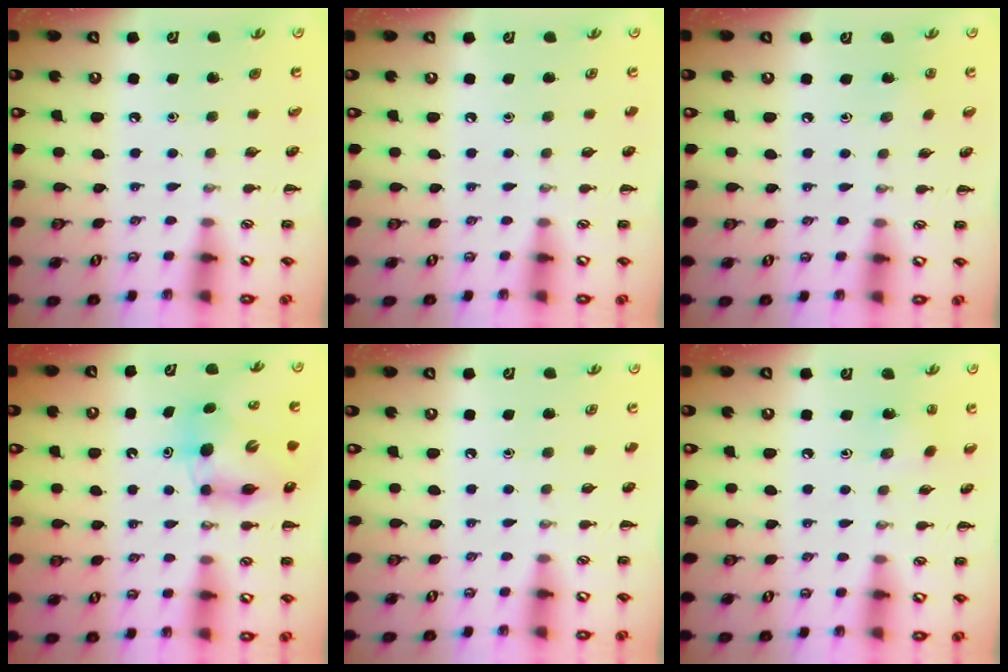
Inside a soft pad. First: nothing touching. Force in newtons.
{"total": 0.0}
{"total": 3.5, "press": 3.4, "slide": 0.9}
{"total": 6.7, "press": 6.6, "slide": 1.1}
{"total": 0.0}
{"total": 2.1, "press": 2.0, "slide": 0.8}